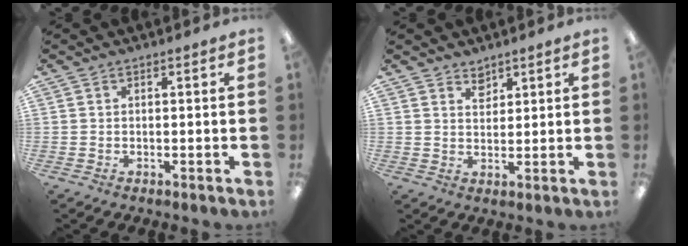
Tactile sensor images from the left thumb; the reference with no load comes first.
{"total": 3.1, "force": [2.6, 1.6, 0.5], "torque": [0.002, -0.014, 0.047]}